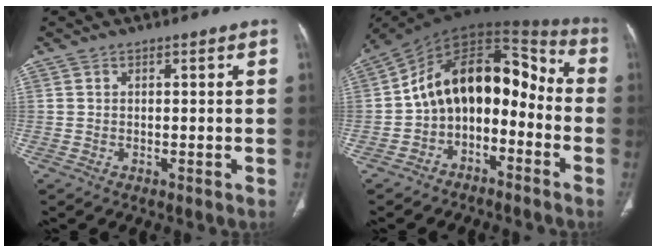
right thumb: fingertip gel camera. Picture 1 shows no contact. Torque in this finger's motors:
{"motor_torque": [2.51, 2.50, 1.46, -1.31, 0.20]}